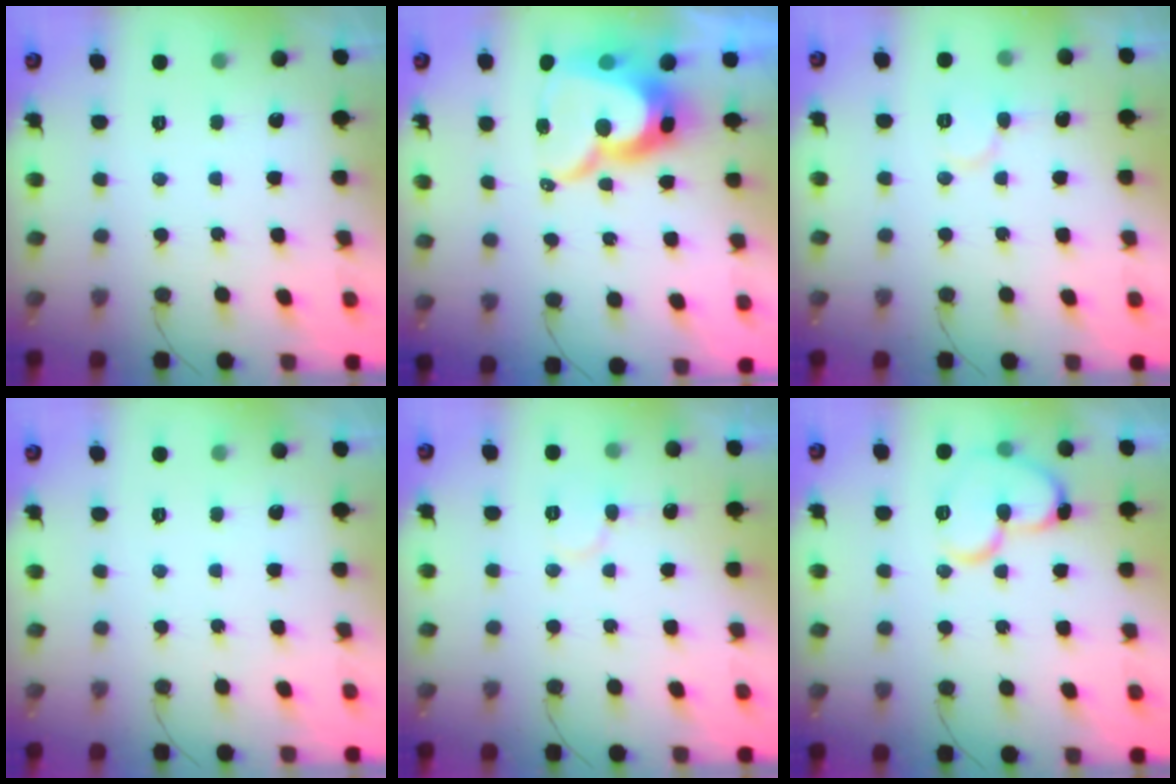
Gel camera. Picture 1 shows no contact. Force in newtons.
{"total": 17.9, "press": 17.8, "slide": 1.5}
{"total": 6.9, "press": 6.9, "slide": 0.4}
{"total": 0.0}
{"total": 6.0, "press": 6.0, "slide": 0.4}
{"total": 13.3, "press": 13.1, "slide": 2.1}